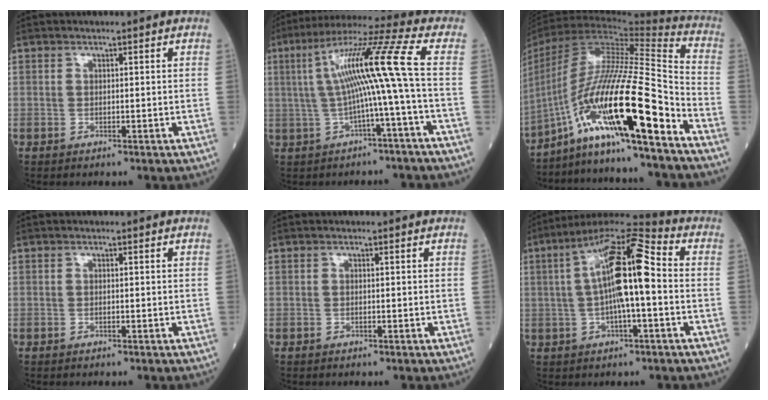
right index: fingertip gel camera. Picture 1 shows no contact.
{"total": 12.9, "force": [0.1, -1.6, 12.8], "torque": [-0.231, 0.031, 0.002]}
{"total": 23.8, "force": [-12.8, 1.7, 20.0], "torque": [-0.378, -0.013, -0.226]}
{"total": 0.0}
{"total": 0.0}
{"total": 14.4, "force": [0.9, 2.8, 14.1], "torque": [-0.259, 0.035, 0.010]}